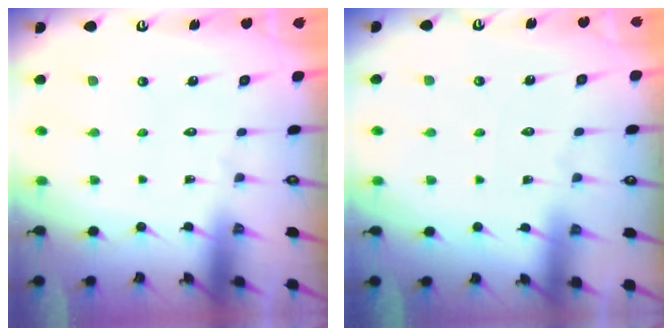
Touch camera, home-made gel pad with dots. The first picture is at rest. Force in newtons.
{"total": 1.5, "press": 1.4, "slide": 0.2}